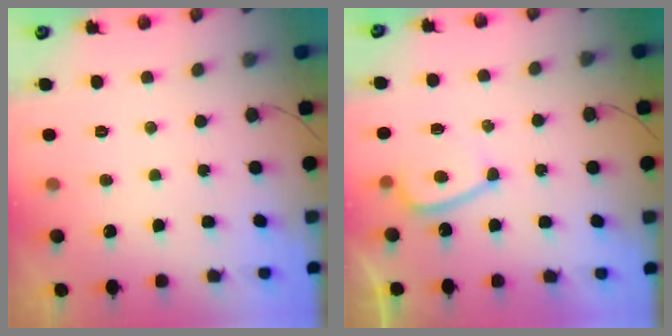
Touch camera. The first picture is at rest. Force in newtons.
{"total": 5.5, "press": 5.3, "slide": 1.6}